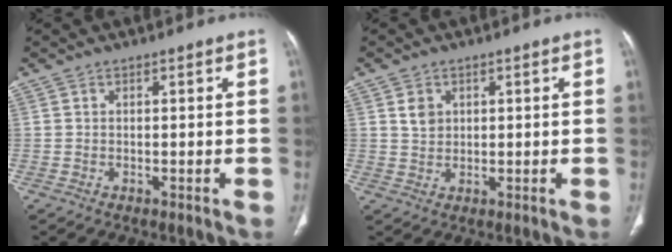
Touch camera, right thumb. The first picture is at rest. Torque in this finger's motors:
{"motor_torque": [0.56, 0.39, 0.14, -0.45, -0.02]}